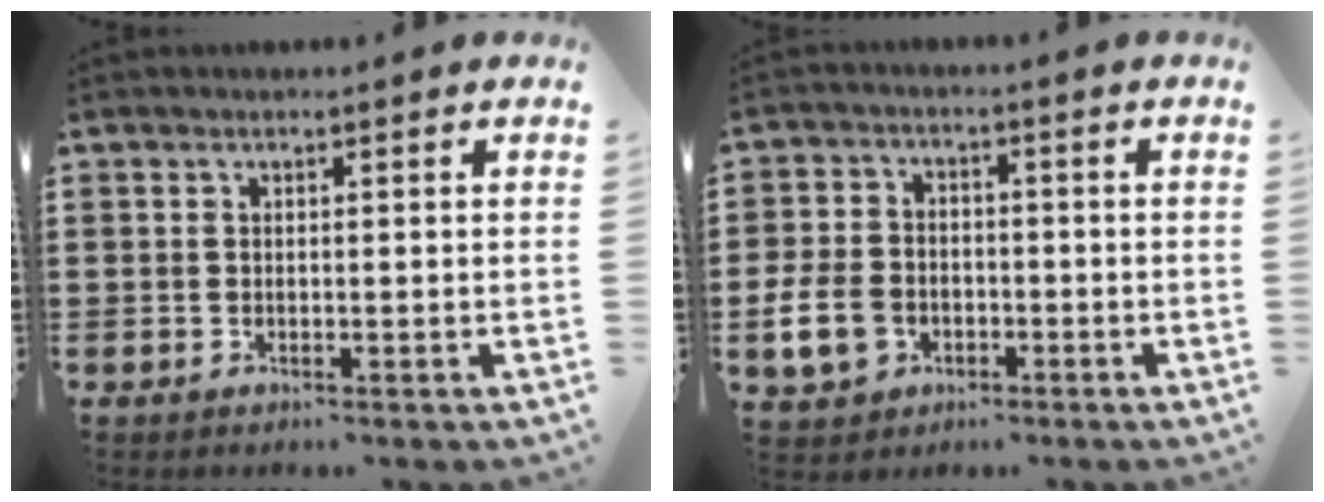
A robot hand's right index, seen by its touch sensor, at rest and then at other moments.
{"total": 6.4, "force": [-2.0, 4.9, 3.6], "torque": [-0.102, 0.005, -0.042]}